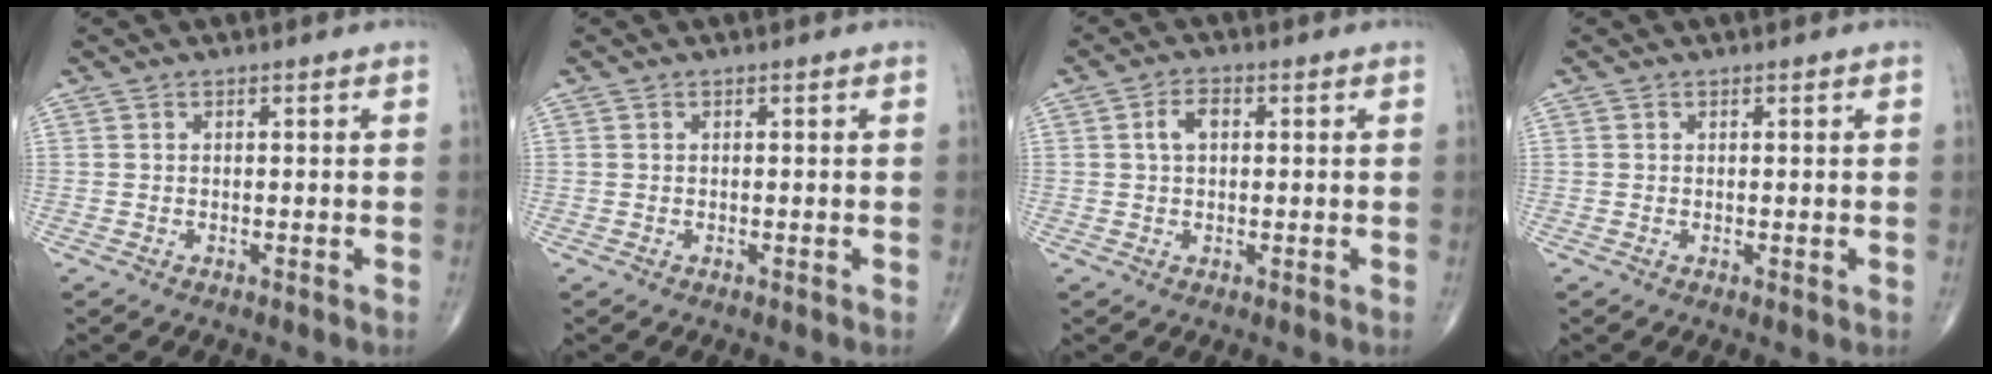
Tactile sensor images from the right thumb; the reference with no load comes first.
{"total": 0.0}
{"total": 3.4, "force": [0.7, 2.1, 2.7], "torque": [-0.050, 0.011, 0.010]}
{"total": 0.0}